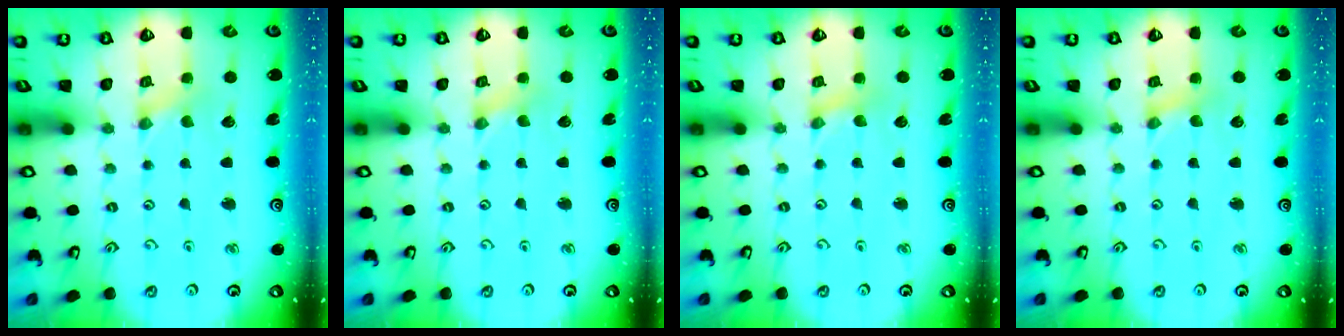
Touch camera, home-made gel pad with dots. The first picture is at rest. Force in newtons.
{"total": 0.0}
{"total": 0.7, "press": 0.7, "slide": 0.1}
{"total": 0.6, "press": 0.6, "slide": 0.1}